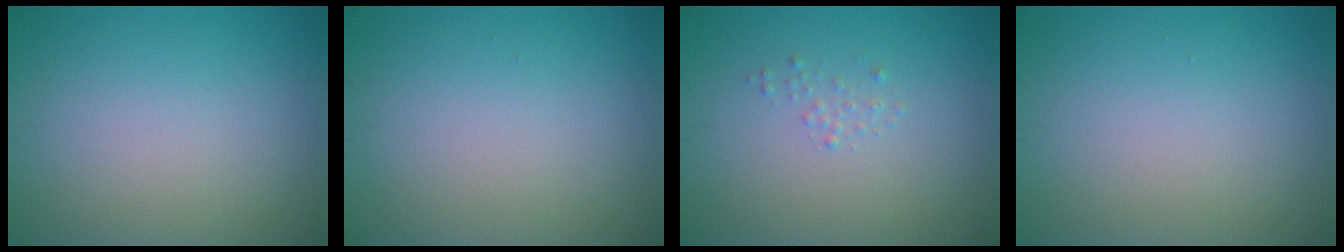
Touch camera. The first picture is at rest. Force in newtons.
{"total": 0.0}
{"total": 0.7, "press": 0.7, "slide": 0.1}
{"total": 0.0}